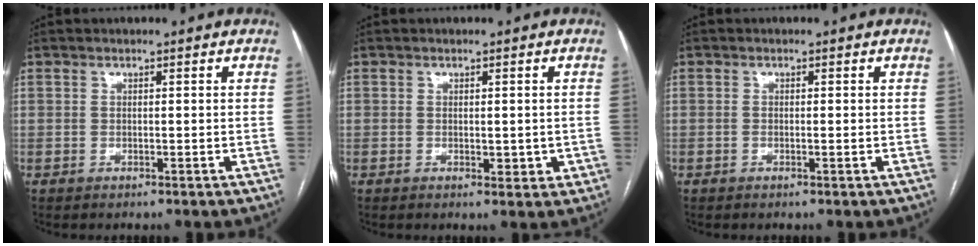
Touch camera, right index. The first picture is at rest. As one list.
[{"total": 2.7, "force": [-0.4, 1.5, 2.2], "torque": [-0.021, 0.001, 0.001]}, {"total": 0.5, "force": [0.0, 0.1, 0.5], "torque": [-0.008, 0.002, 0.002]}]